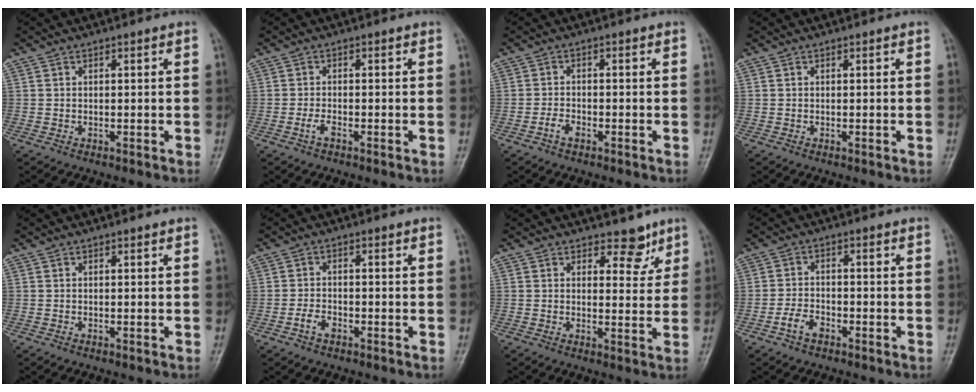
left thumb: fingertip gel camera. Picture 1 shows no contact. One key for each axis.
{"total": 1.9, "fx": -1.1, "fy": 0.8, "fz": 1.4, "tx": -0.031, "ty": 0.005, "tz": -0.023}
{"total": 2.4, "fx": -1.4, "fy": 1.3, "fz": 1.4, "tx": -0.027, "ty": 0.010, "tz": -0.028}
{"total": 0.0}
{"total": 0.0}
{"total": 2.8, "fx": -1.5, "fy": 1.7, "fz": 1.6, "tx": -0.028, "ty": 0.011, "tz": -0.029}
{"total": 4.9, "fx": 3.6, "fy": 2.8, "fz": 1.8, "tx": 0.010, "ty": -0.023, "tz": 0.049}
{"total": 3.8, "fx": -2.2, "fy": 2.3, "fz": 2.1, "tx": -0.036, "ty": 0.016, "tz": -0.043}